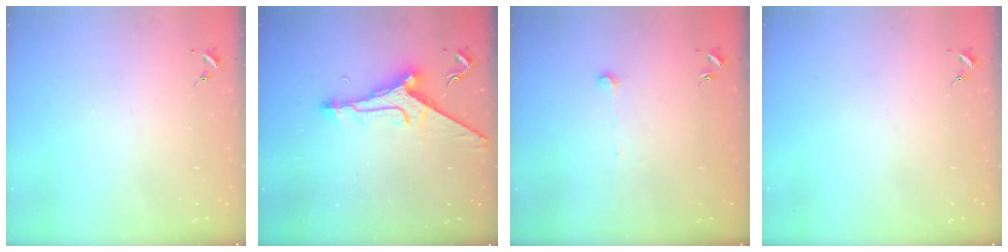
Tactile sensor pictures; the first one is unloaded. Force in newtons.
{"total": 12.0, "press": 12.0, "slide": 0.9}
{"total": 3.5, "press": 3.5, "slide": 0.3}
{"total": 0.0}